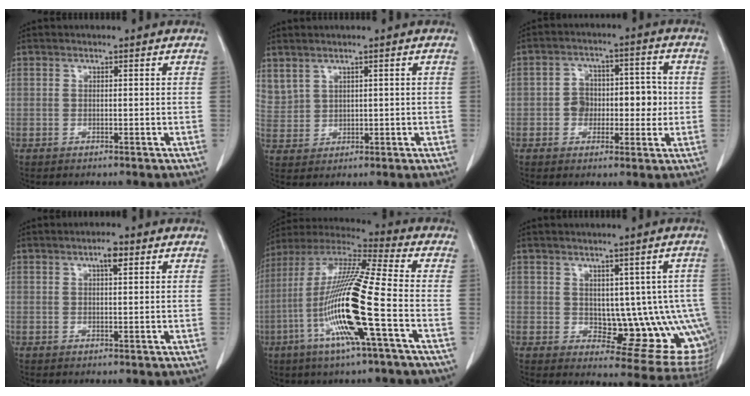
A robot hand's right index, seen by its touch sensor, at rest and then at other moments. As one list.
[{"total": 4.7, "force": [2.9, 3.2, 1.8], "torque": [-0.051, 0.009, 0.078]}, {"total": 7.5, "force": [-0.8, 5.0, 5.5], "torque": [-0.075, 0.035, -0.009]}, {"total": 2.4, "force": [1.2, 0.5, 2.0], "torque": [-0.035, 0.004, 0.018]}, {"total": 18.6, "force": [-5.3, -0.1, 17.8], "torque": [-0.363, -0.014, -0.112]}, {"total": 12.5, "force": [0.0, 5.5, 11.3], "torque": [-0.114, 0.004, 0.016]}]